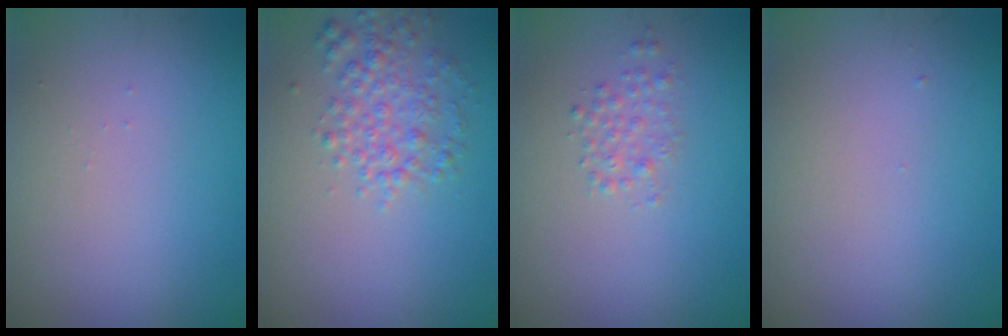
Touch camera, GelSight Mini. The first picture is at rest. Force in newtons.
{"total": 2.9, "press": 2.9, "slide": 0.1}
{"total": 1.3, "press": 1.3, "slide": 0.0}
{"total": 0.0}